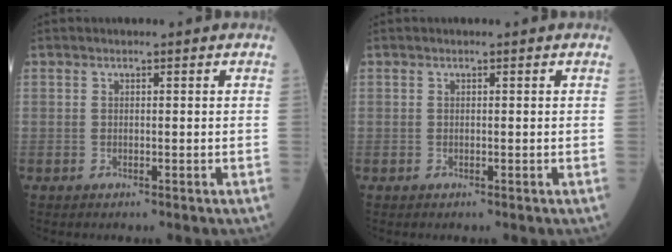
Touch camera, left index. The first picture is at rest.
{"total": 0.0}